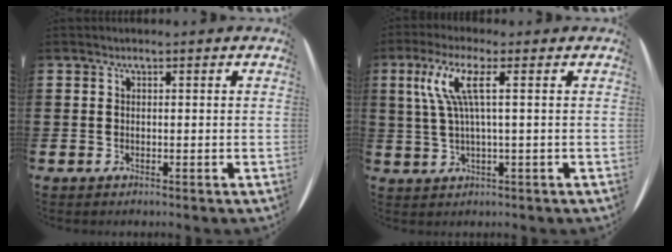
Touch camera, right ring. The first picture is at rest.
{"total": 5.8, "force": [1.7, 0.6, 5.5], "torque": [-0.119, -0.004, 0.024]}